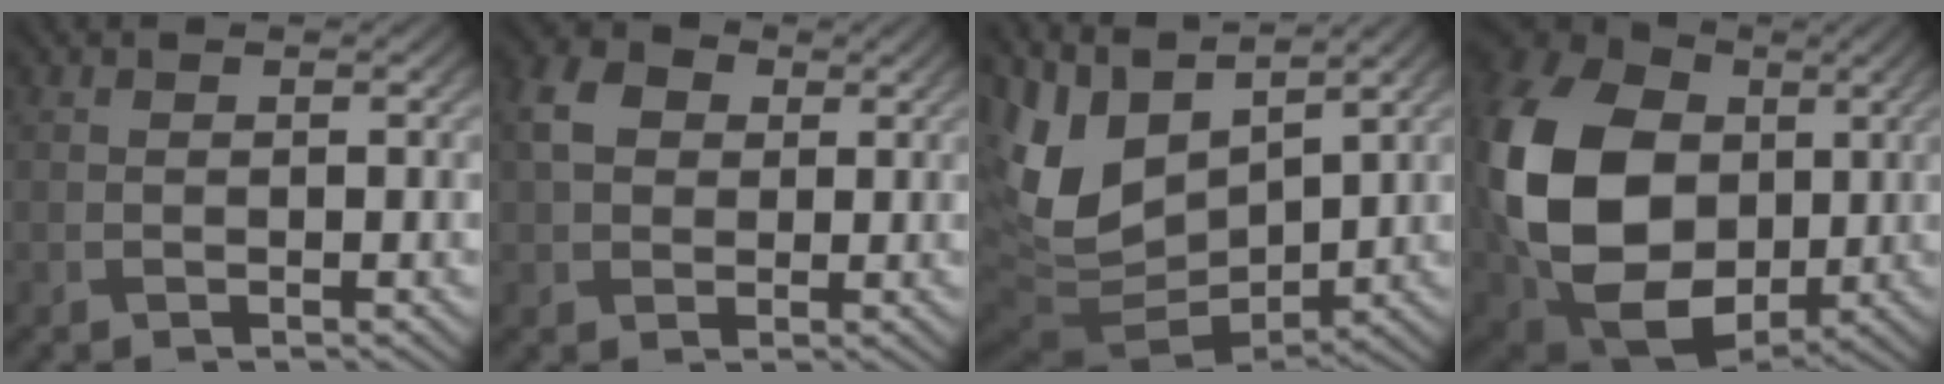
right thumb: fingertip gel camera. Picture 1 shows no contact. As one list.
[{"total": 5.3, "force": [1.3, 4.2, 3.0], "torque": [-0.081, 0.010, 0.018]}, {"total": 12.4, "force": [3.9, 7.6, 8.9], "torque": [-0.215, -0.002, 0.088]}, {"total": 20.3, "force": [1.0, 15.1, 13.5], "torque": [-0.338, -0.017, 0.024]}]